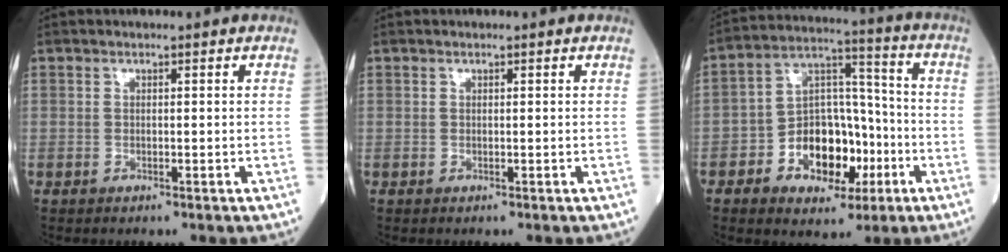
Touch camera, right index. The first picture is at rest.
{"total": 0.0}
{"total": 12.8, "force": [-4.6, 7.6, 9.2], "torque": [-0.162, 0.030, -0.070]}